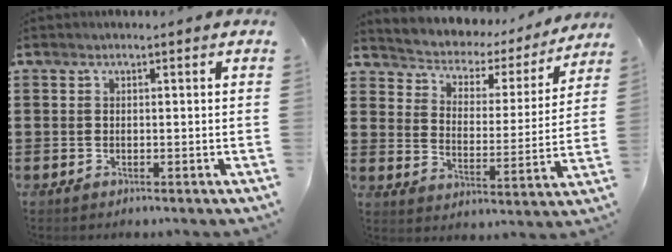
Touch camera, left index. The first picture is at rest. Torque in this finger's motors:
{"motor_torque": [1.10, -1.04, 0.43, 0.09]}